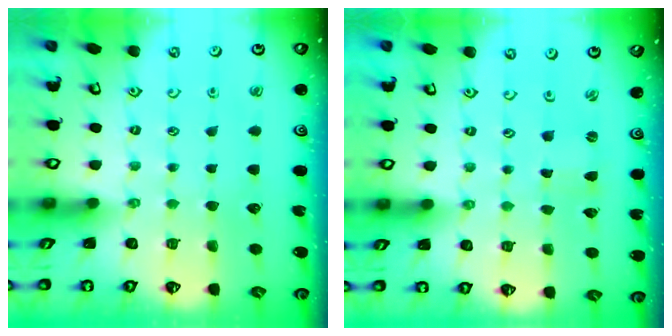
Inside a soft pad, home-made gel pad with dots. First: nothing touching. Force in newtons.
{"total": 0.0}